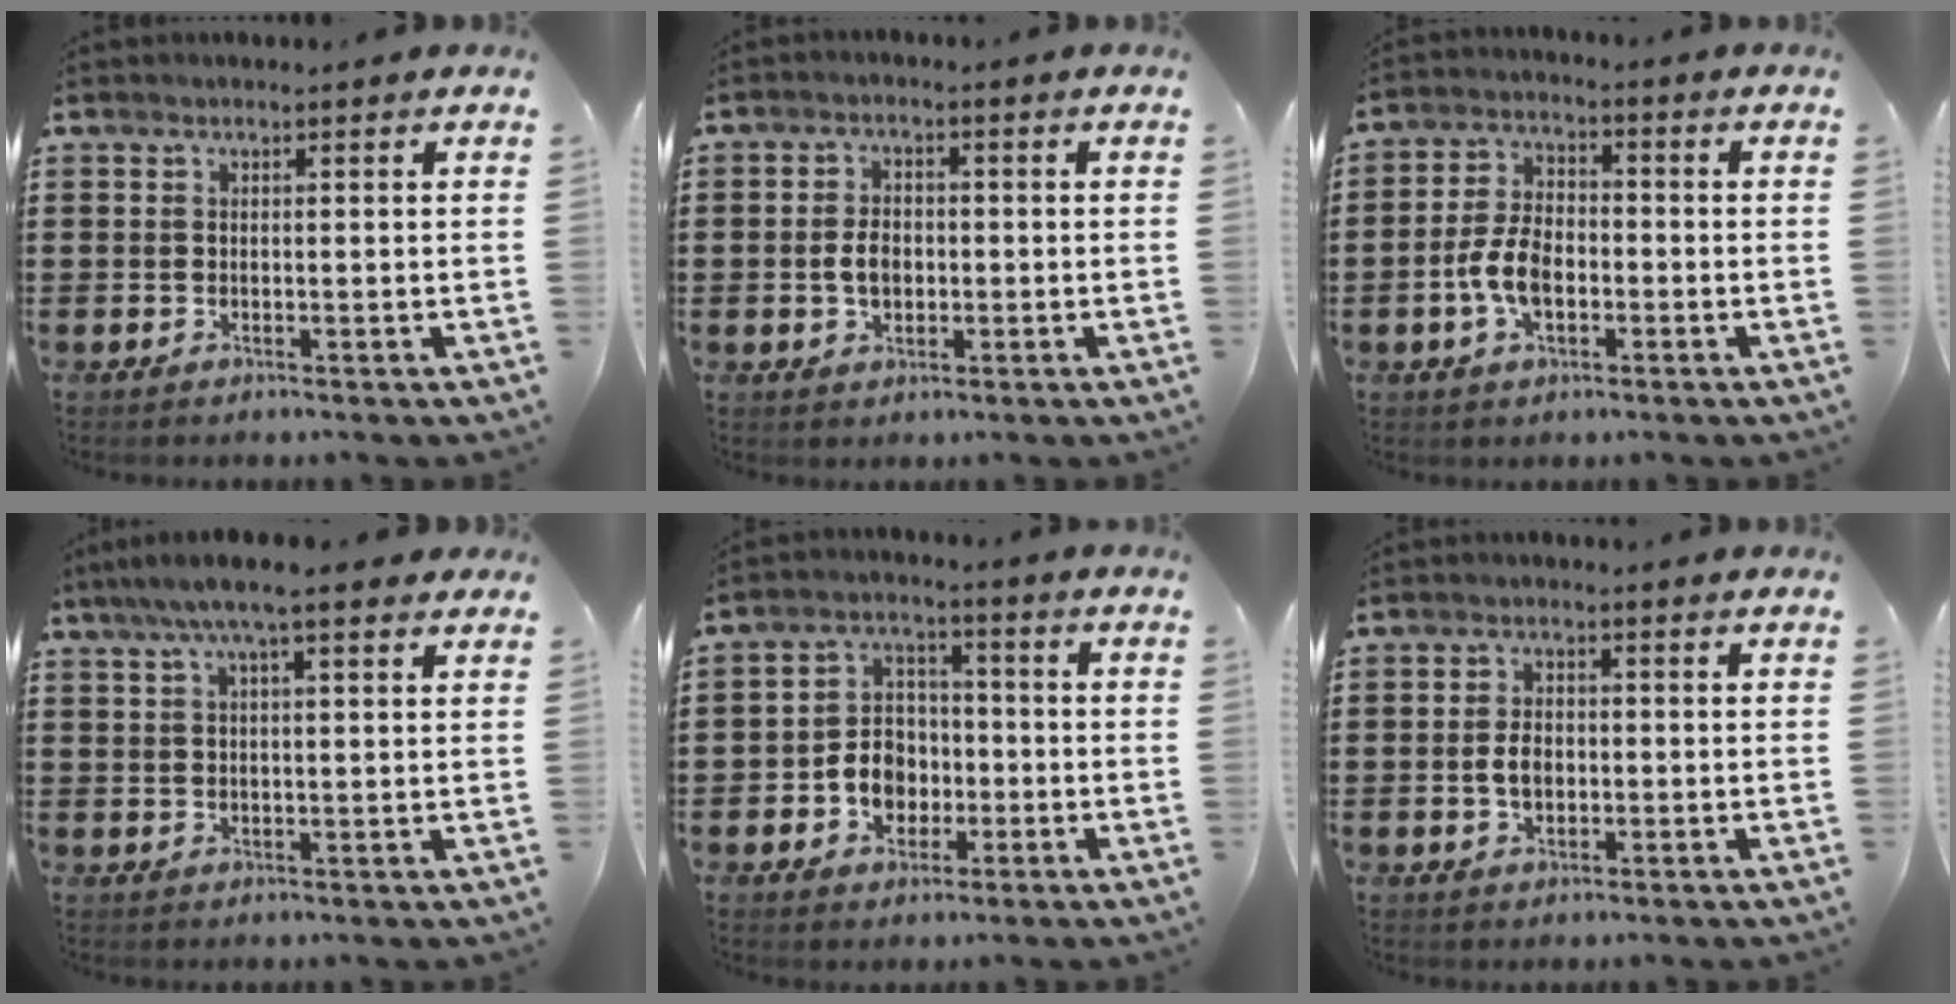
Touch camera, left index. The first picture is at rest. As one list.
[{"total": 3.8, "force": [-0.5, 2.5, 2.9], "torque": [-0.064, 0.003, -0.011]}, {"total": 6.9, "force": [-2.0, 3.9, 5.3], "torque": [-0.126, 0.002, -0.043]}, {"total": 6.3, "force": [4.2, 1.1, 4.5], "torque": [-0.097, 0.005, 0.073]}, {"total": 6.1, "force": [-2.0, 5.2, 2.5], "torque": [-0.063, 0.019, -0.038]}, {"total": 2.9, "force": [-0.2, 1.8, 2.3], "torque": [-0.052, 0.002, -0.007]}]